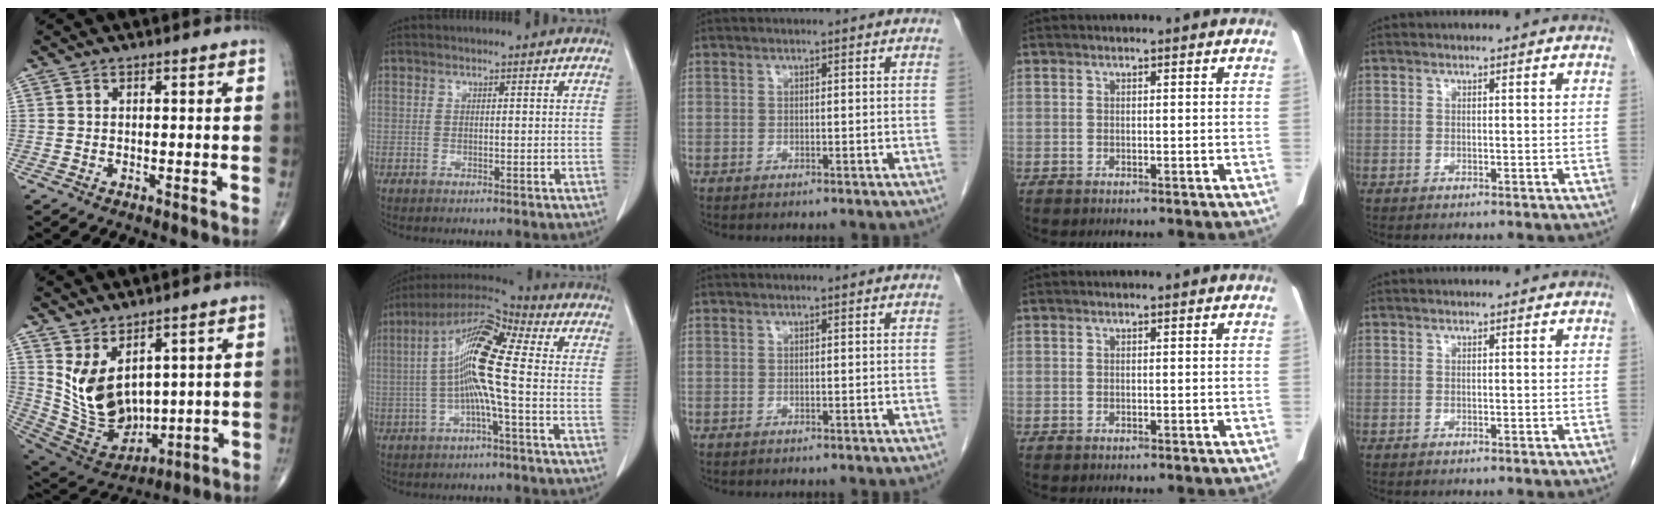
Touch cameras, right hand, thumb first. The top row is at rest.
{"thumb": {"total": 12.9, "force": [4.3, 7.6, 9.5], "torque": [-0.151, -0.033, 0.113]}, "index": {"total": 12.3, "force": [-0.1, 1.1, 12.2], "torque": [-0.237, 0.026, -0.015]}}